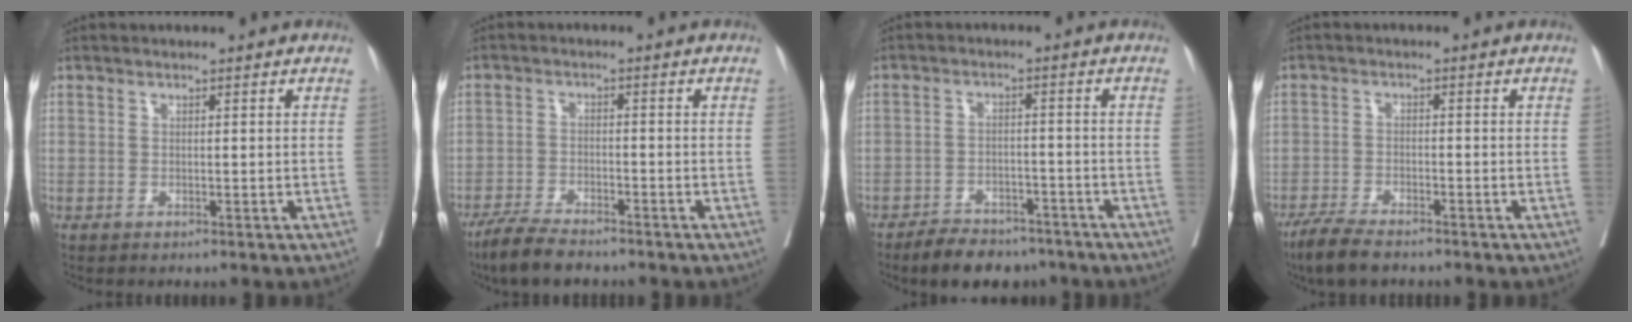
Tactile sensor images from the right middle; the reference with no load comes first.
{"total": 6.9, "force": [-5.7, 1.1, 3.6], "torque": [-0.069, -0.018, -0.103]}
{"total": 8.7, "force": [-7.2, 3.5, 3.2], "torque": [-0.044, -0.001, -0.108]}
{"total": 6.1, "force": [-4.9, 1.1, 3.4], "torque": [-0.066, -0.016, -0.087]}